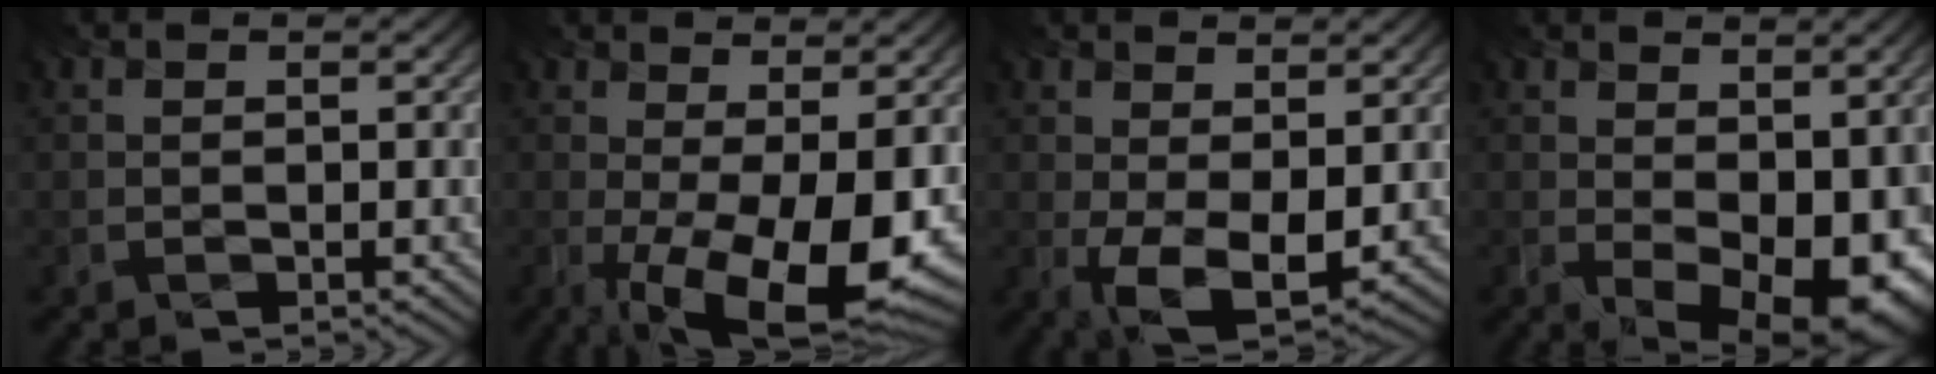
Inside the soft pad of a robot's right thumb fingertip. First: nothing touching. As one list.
[{"total": 13.4, "force": [-3.1, 4.6, 12.2], "torque": [-0.181, -0.008, -0.042]}, {"total": 7.3, "force": [-0.9, 3.7, 6.2], "torque": [-0.121, -0.012, -0.018]}, {"total": 11.3, "force": [-0.9, 6.3, 9.3], "torque": [-0.115, -0.024, 0.015]}]